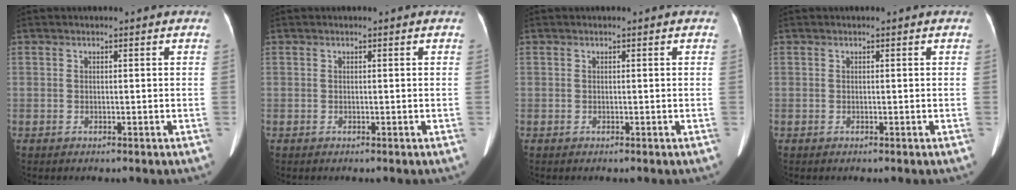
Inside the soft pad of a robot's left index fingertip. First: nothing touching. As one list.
[{"total": 0.0}, {"total": 0.0}, {"total": 0.0}]